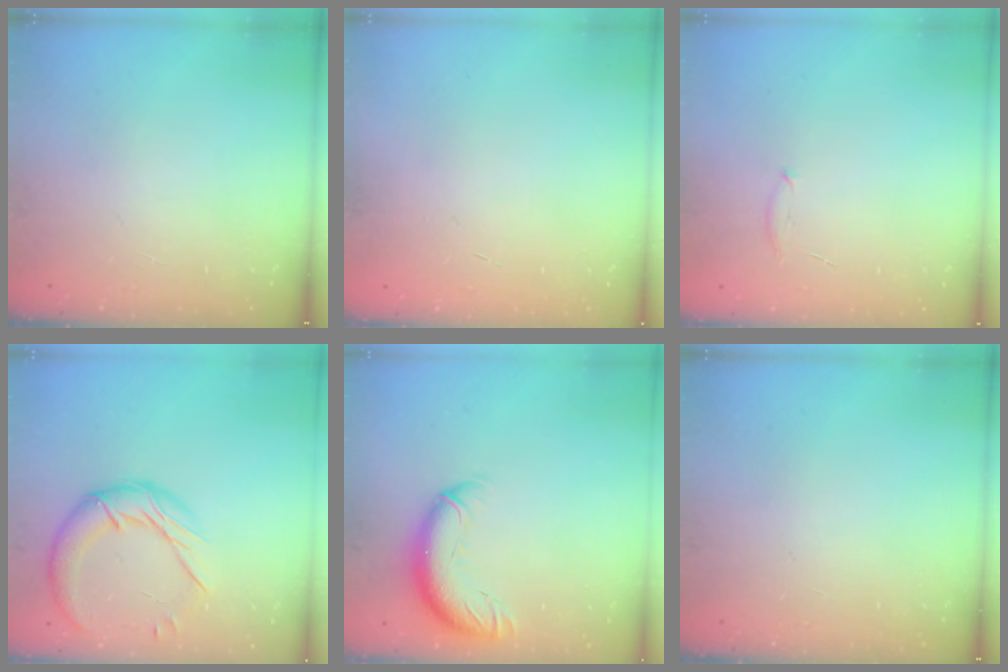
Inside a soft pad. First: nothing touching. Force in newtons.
{"total": 0.0}
{"total": 5.9, "press": 5.7, "slide": 1.4}
{"total": 14.4, "press": 14.4, "slide": 1.1}
{"total": 12.4, "press": 12.0, "slide": 2.9}
{"total": 0.0}